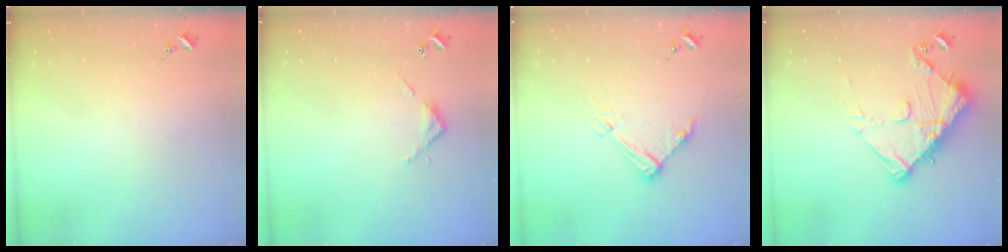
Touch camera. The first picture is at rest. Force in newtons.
{"total": 3.2, "press": 3.2, "slide": 0.2}
{"total": 9.1, "press": 9.1, "slide": 0.8}
{"total": 13.0, "press": 13.0, "slide": 1.3}